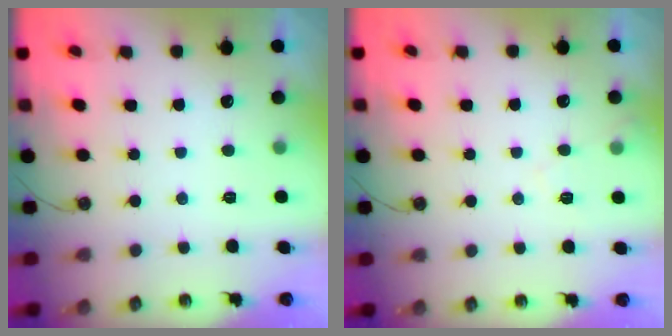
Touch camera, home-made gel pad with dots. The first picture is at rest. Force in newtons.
{"total": 6.1, "press": 6.0, "slide": 0.8}